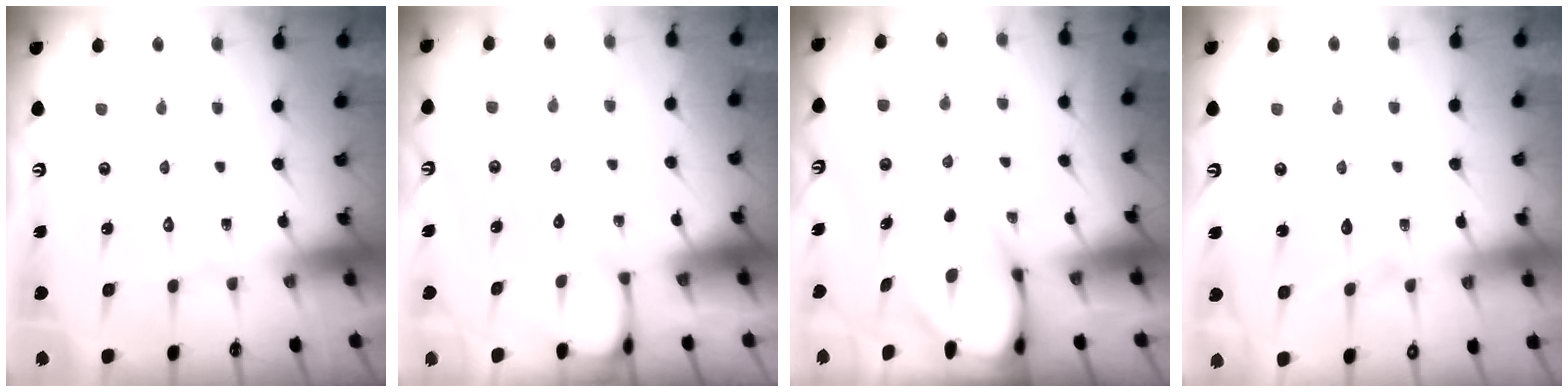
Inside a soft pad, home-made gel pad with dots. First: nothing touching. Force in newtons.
{"total": 2.0, "press": 2.0, "slide": 0.2}
{"total": 3.7, "press": 3.7, "slide": 0.4}
{"total": 6.7, "press": 6.7, "slide": 0.7}